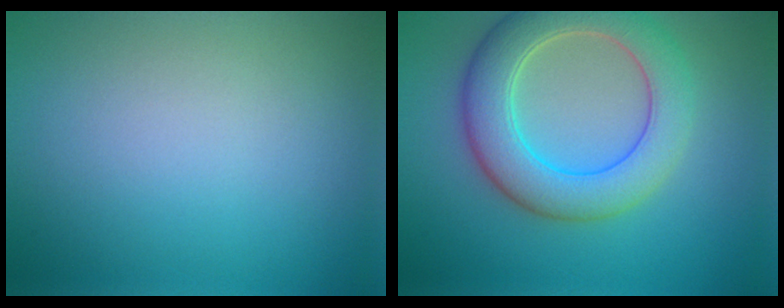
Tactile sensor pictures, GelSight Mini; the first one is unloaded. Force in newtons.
{"total": 7.1, "press": 7.1, "slide": 0.4}